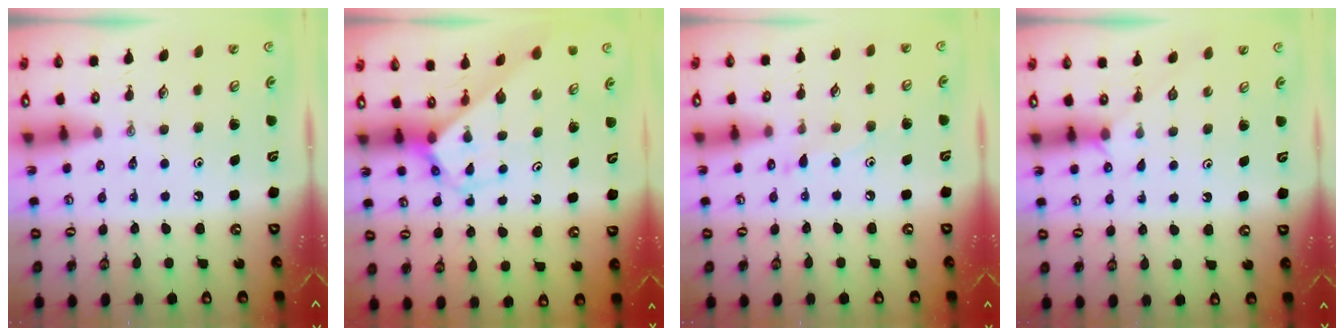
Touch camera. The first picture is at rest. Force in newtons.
{"total": 2.9, "press": 2.9, "slide": 0.1}
{"total": 7.1, "press": 7.0, "slide": 0.4}
{"total": 2.6, "press": 2.6, "slide": 0.3}